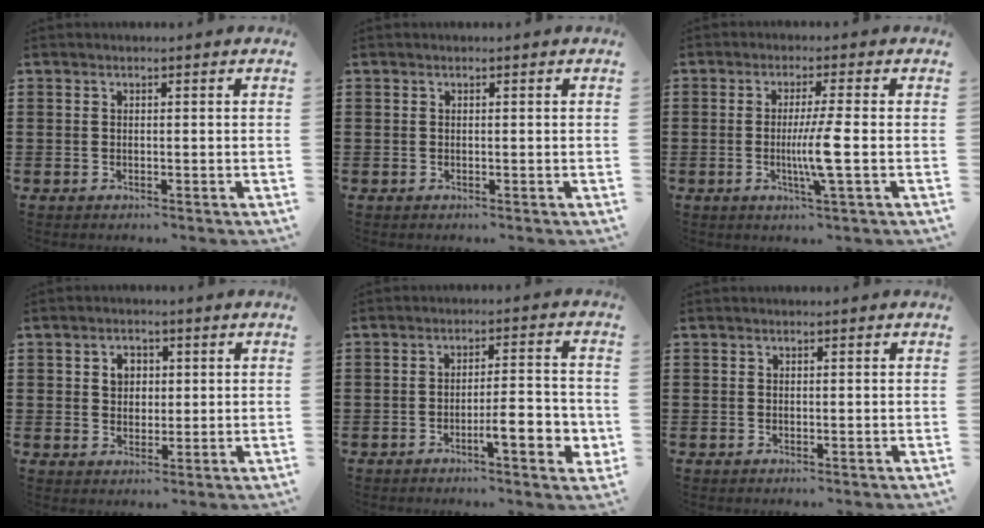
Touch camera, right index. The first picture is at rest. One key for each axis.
{"total": 0.0}
{"total": 6.2, "fx": -1.0, "fy": -0.7, "fz": 6.1, "tx": -0.120, "ty": -0.021, "tz": -0.025}
{"total": 3.0, "fx": 0.8, "fy": 2.4, "fz": 1.6, "tx": -0.040, "ty": 0.013, "tz": 0.011}
{"total": 6.9, "fx": -2.8, "fy": 1.5, "fz": 6.2, "tx": -0.089, "ty": -0.002, "tz": -0.046}
{"total": 0.0}